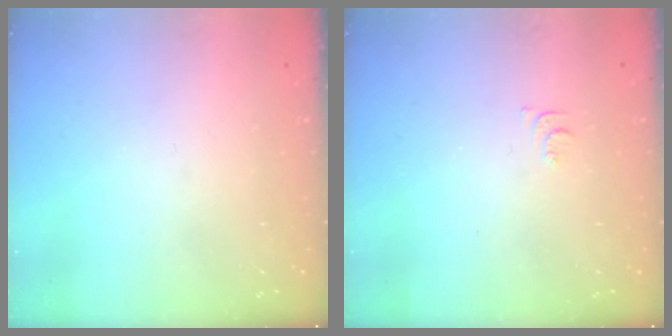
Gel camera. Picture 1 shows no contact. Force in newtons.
{"total": 6.5, "press": 6.5, "slide": 0.9}